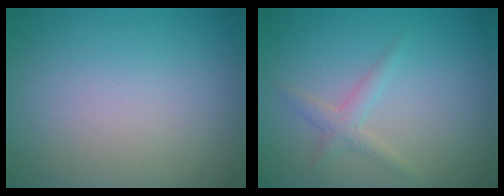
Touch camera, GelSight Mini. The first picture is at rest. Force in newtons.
{"total": 1.6, "press": 1.6, "slide": 0.0}